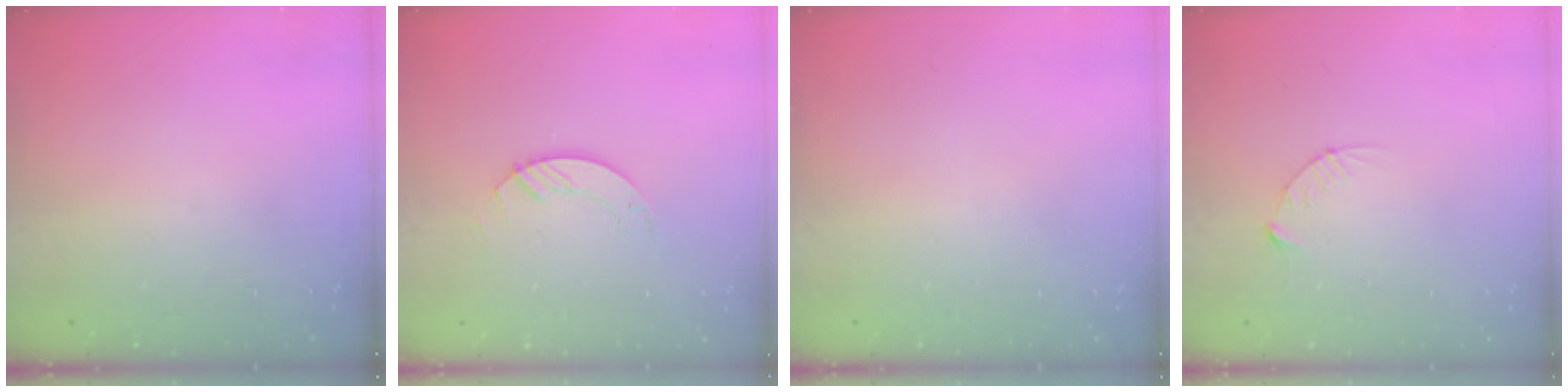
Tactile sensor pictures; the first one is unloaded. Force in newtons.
{"total": 3.0, "press": 3.0, "slide": 0.2}
{"total": 0.0}
{"total": 3.7, "press": 3.7, "slide": 0.4}